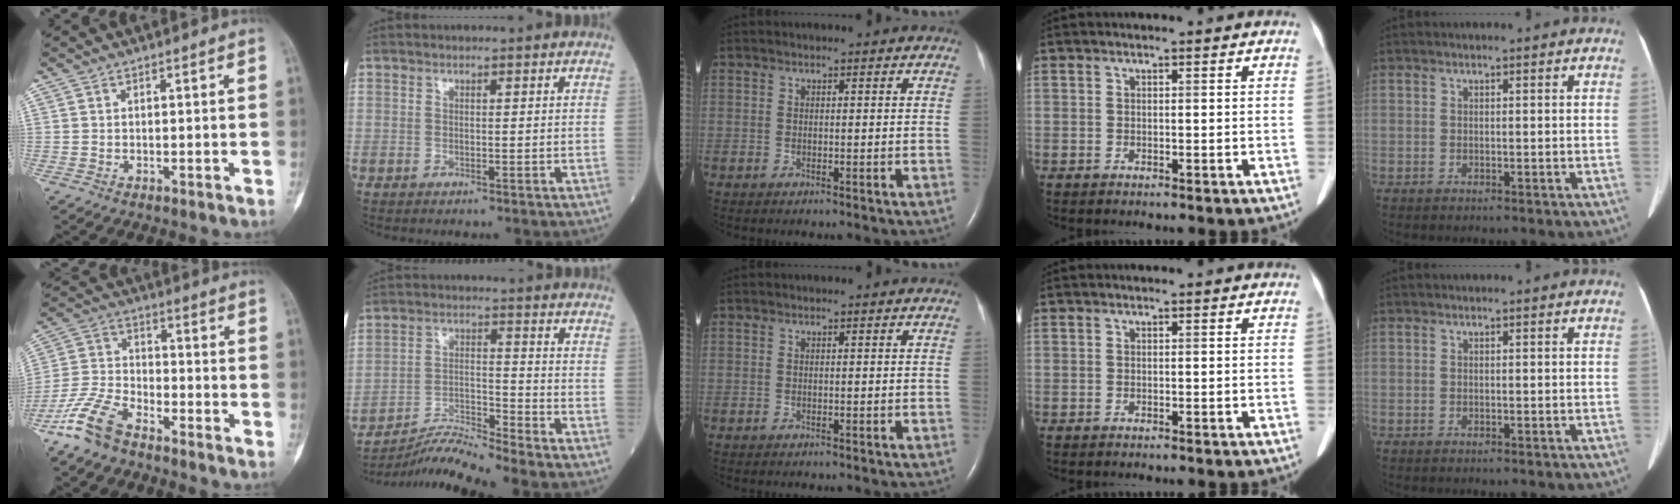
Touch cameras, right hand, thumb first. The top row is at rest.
{"thumb": {"total": 10.5, "force": [-7.7, 4.3, 5.7], "torque": [-0.131, 0.035, -0.162]}, "index": {"total": 7.7, "force": [-7.2, -2.4, 1.3], "torque": [-0.036, 0.002, -0.130]}}